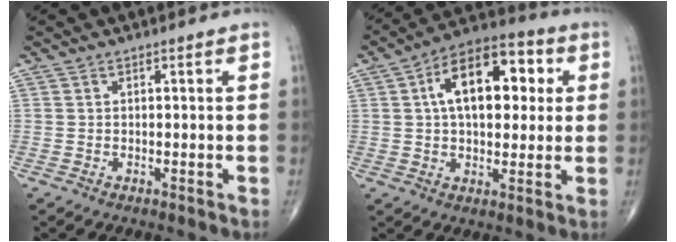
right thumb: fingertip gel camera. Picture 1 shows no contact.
{"total": 16.6, "force": [3.7, 9.2, 13.3], "torque": [-0.177, 0.021, 0.053]}